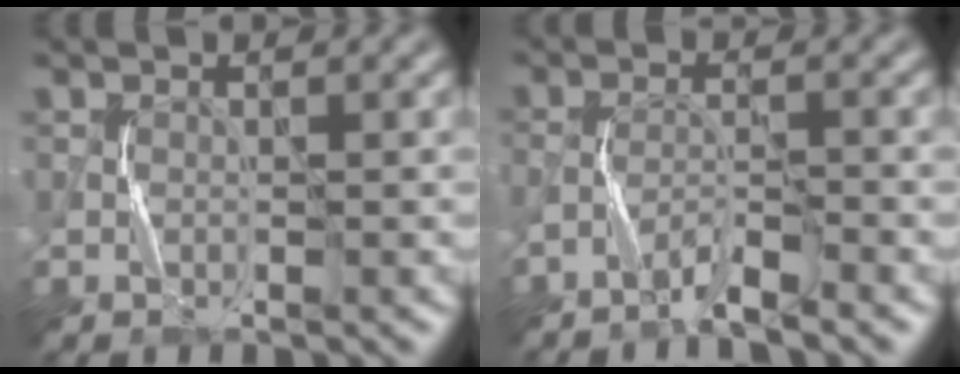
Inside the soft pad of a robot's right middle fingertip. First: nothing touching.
{"total": 2.7, "force": [-2.1, 0.2, 1.7], "torque": [-0.034, 0.006, -0.048]}